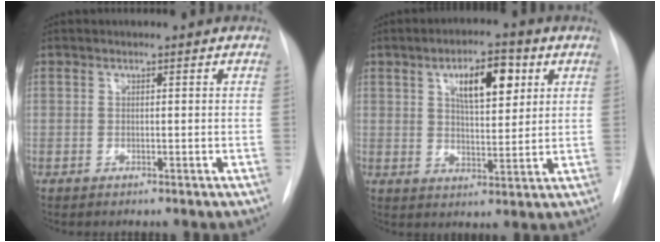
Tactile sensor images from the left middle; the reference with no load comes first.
{"total": 8.6, "force": [3.5, 3.1, 7.2], "torque": [-0.114, 0.010, 0.058]}